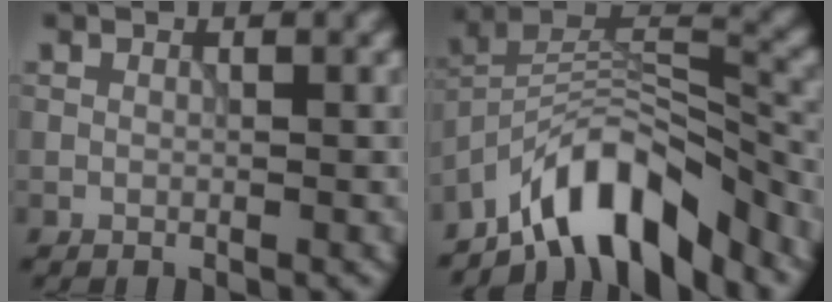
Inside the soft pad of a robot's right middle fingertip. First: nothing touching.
{"total": 9.2, "force": [-6.8, 3.1, 5.4], "torque": [-0.071, 0.008, -0.128]}